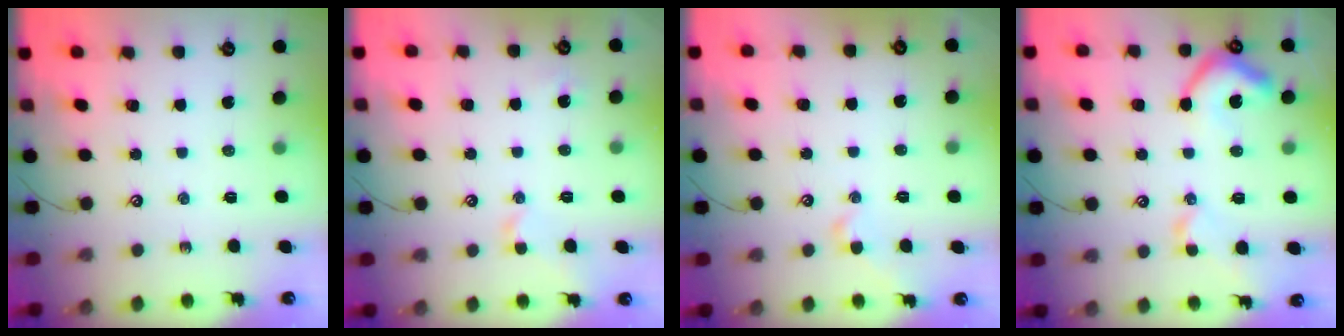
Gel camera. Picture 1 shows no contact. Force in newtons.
{"total": 1.5, "press": 1.4, "slide": 0.5}
{"total": 0.9, "press": 0.8, "slide": 0.4}
{"total": 9.3, "press": 9.2, "slide": 1.2}